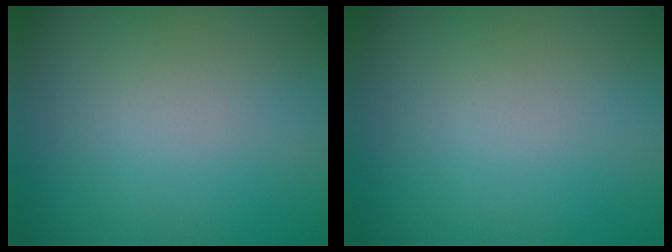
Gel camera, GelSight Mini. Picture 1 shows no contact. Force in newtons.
{"total": 0.0}